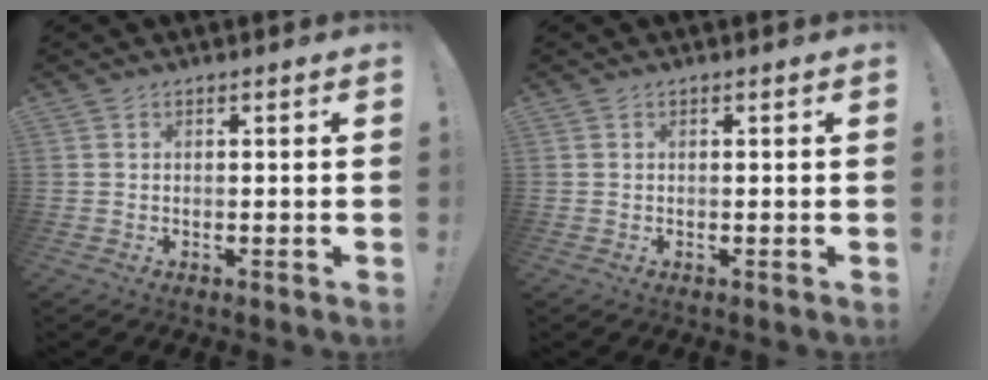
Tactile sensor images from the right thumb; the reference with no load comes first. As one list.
[{"total": 0.0}]